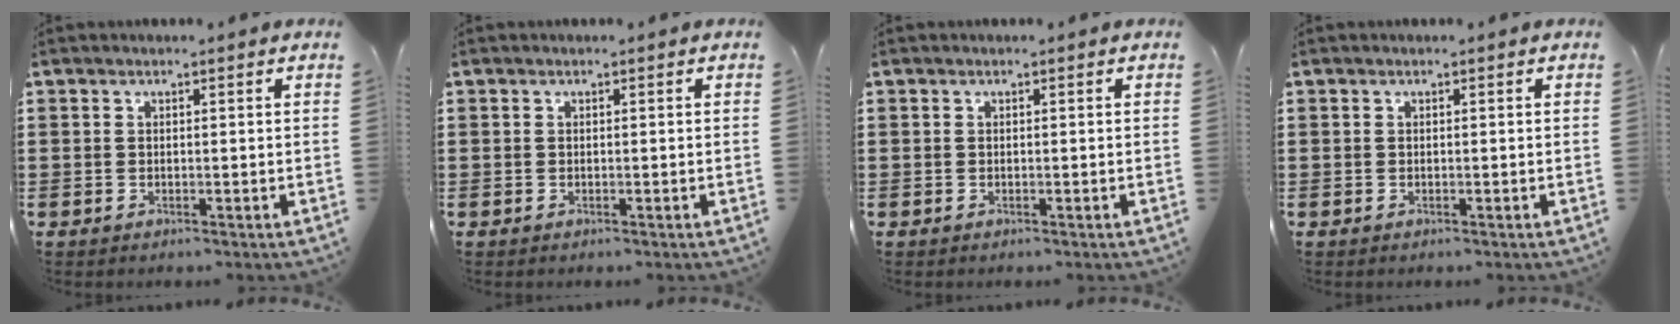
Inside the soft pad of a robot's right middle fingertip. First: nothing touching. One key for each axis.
{"total": 0.0}
{"total": 0.0}
{"total": 0.0}